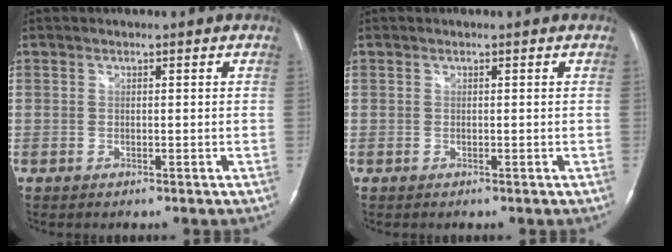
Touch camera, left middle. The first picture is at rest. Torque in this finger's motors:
{"motor_torque": [-0.10, 0.01, 0.02, 0.00]}